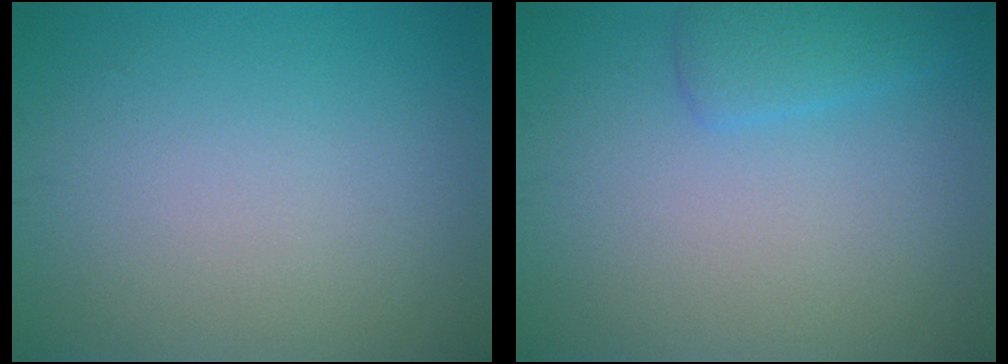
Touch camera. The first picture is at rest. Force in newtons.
{"total": 2.0, "press": 1.9, "slide": 0.2}